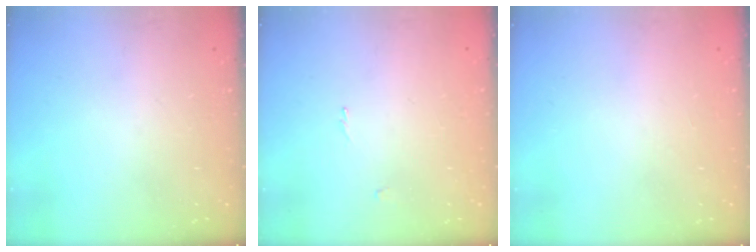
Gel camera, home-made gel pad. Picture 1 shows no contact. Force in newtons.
{"total": 0.8, "press": 0.8, "slide": 0.3}
{"total": 1.7, "press": 1.7, "slide": 0.1}